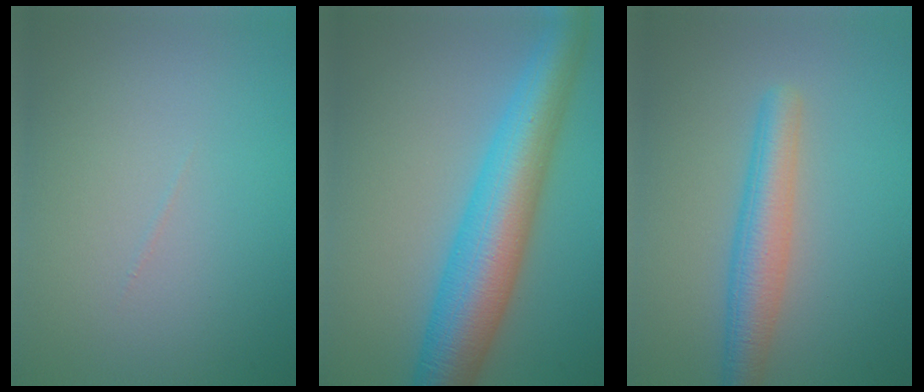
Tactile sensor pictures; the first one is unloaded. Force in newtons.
{"total": 9.1, "press": 9.1, "slide": 0.2}
{"total": 4.1, "press": 4.1, "slide": 0.1}